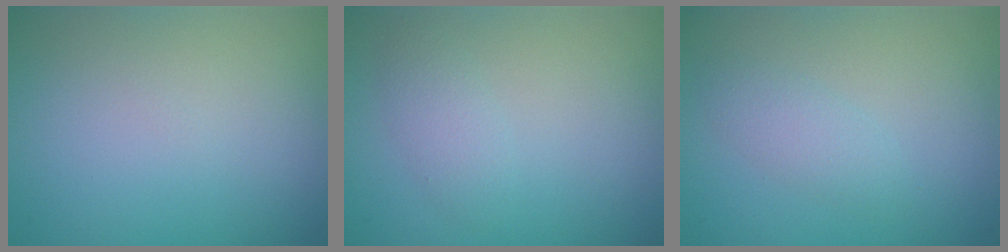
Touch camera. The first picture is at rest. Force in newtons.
{"total": 1.6, "press": 1.6, "slide": 0.1}
{"total": 1.6, "press": 1.6, "slide": 0.1}